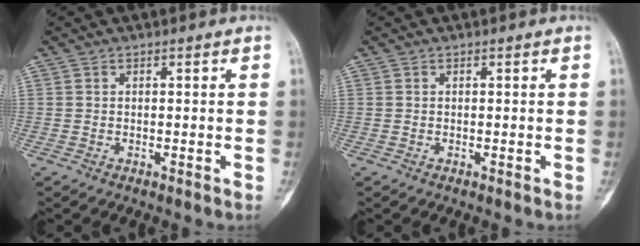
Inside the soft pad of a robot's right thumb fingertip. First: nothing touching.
{"total": 0.0}